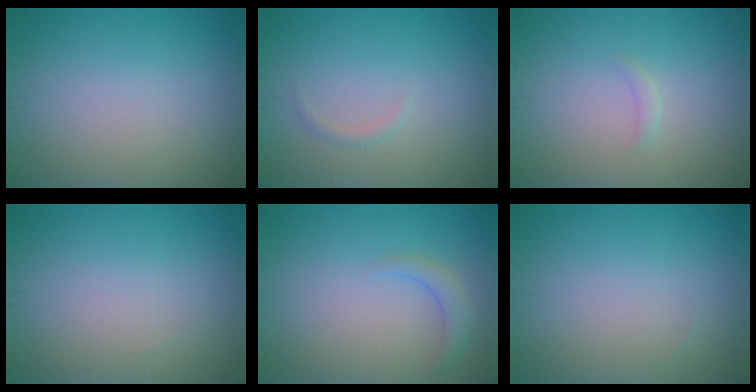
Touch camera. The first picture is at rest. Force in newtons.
{"total": 0.6, "press": 0.6, "slide": 0.0}
{"total": 0.7, "press": 0.7, "slide": 0.1}
{"total": 0.0}
{"total": 1.6, "press": 1.6, "slide": 0.2}
{"total": 0.0}